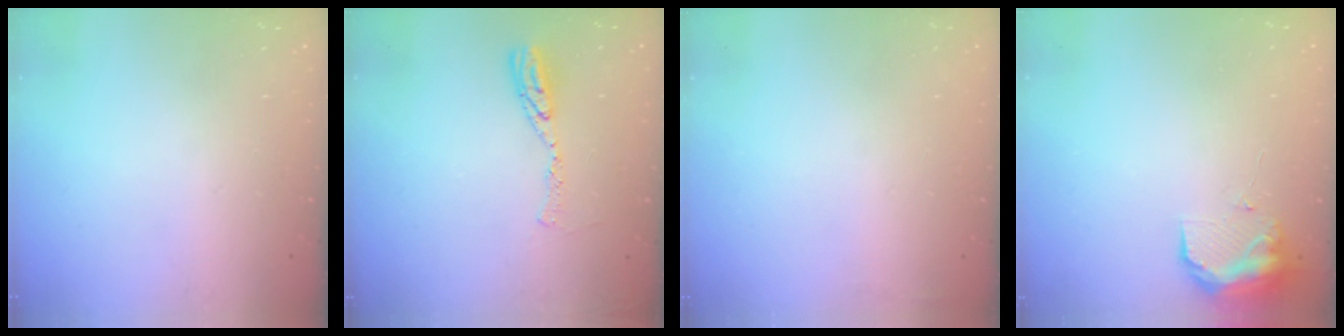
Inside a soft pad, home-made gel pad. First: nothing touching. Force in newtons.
{"total": 8.2, "press": 8.1, "slide": 0.7}
{"total": 2.9, "press": 2.4, "slide": 1.6}
{"total": 9.3, "press": 9.2, "slide": 0.7}